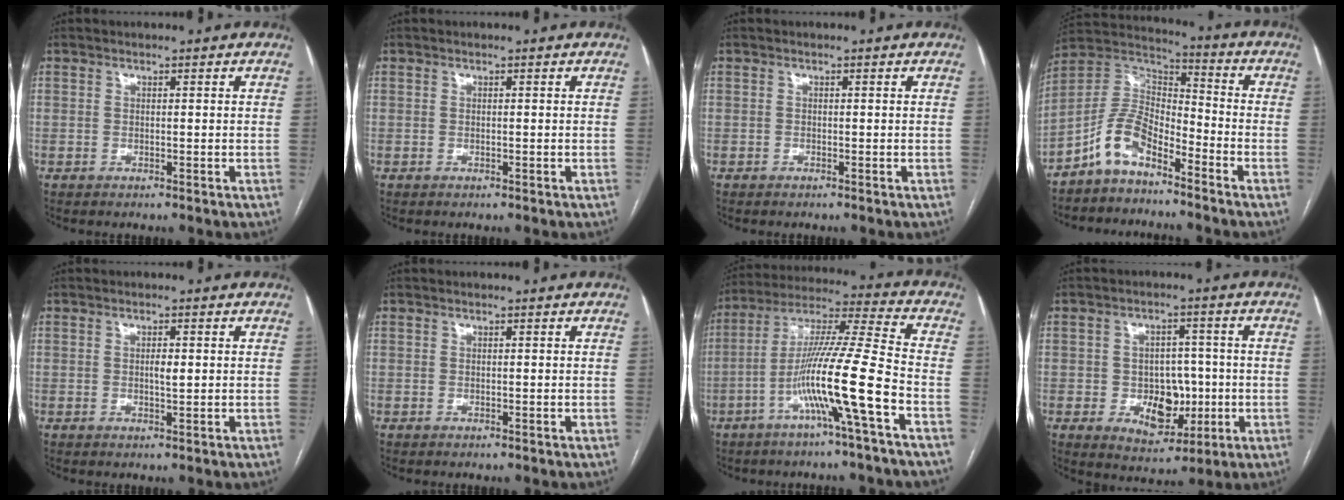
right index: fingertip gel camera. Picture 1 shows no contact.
{"total": 0.0}
{"total": 0.0}
{"total": 8.9, "force": [-6.0, 3.7, 5.4], "torque": [-0.117, 0.028, -0.120]}
{"total": 1.7, "force": [0.1, 0.4, 1.6], "torque": [-0.030, 0.001, 0.004]}
{"total": 0.0}
{"total": 14.6, "force": [-5.5, -1.4, 13.4], "torque": [-0.248, 0.006, -0.106]}
{"total": 8.7, "force": [-1.6, 6.0, 6.2], "torque": [-0.095, 0.011, -0.012]}